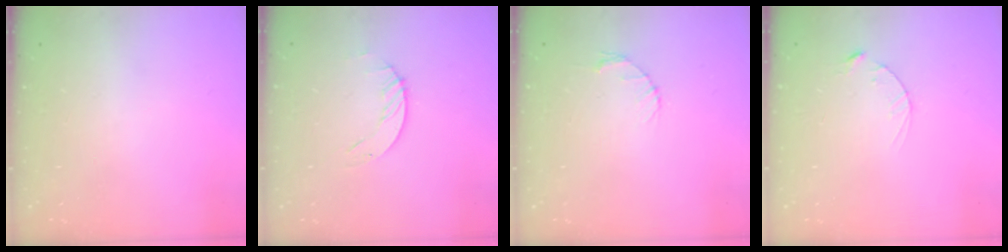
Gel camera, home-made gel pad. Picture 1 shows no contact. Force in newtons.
{"total": 1.2, "press": 1.2, "slide": 0.2}
{"total": 2.7, "press": 2.7, "slide": 0.4}
{"total": 2.5, "press": 2.5, "slide": 0.4}